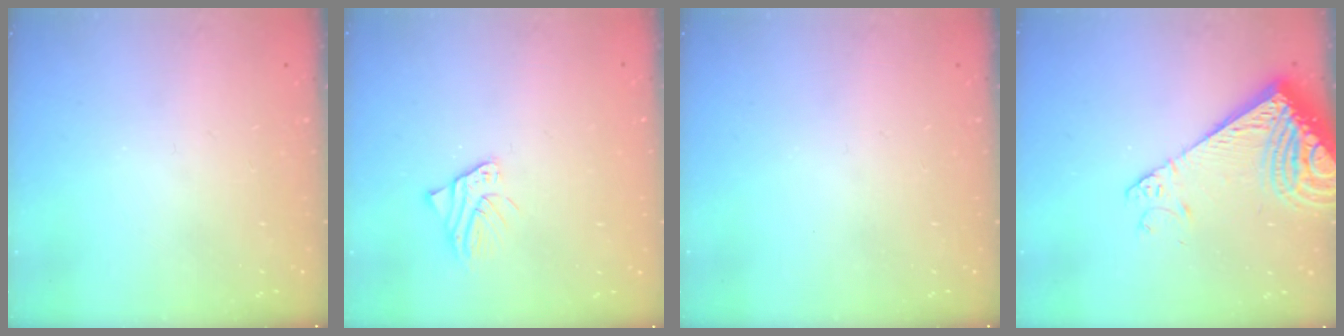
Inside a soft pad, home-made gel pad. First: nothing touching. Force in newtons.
{"total": 2.8, "press": 2.8, "slide": 0.2}
{"total": 0.0}
{"total": 14.1, "press": 13.9, "slide": 2.2}